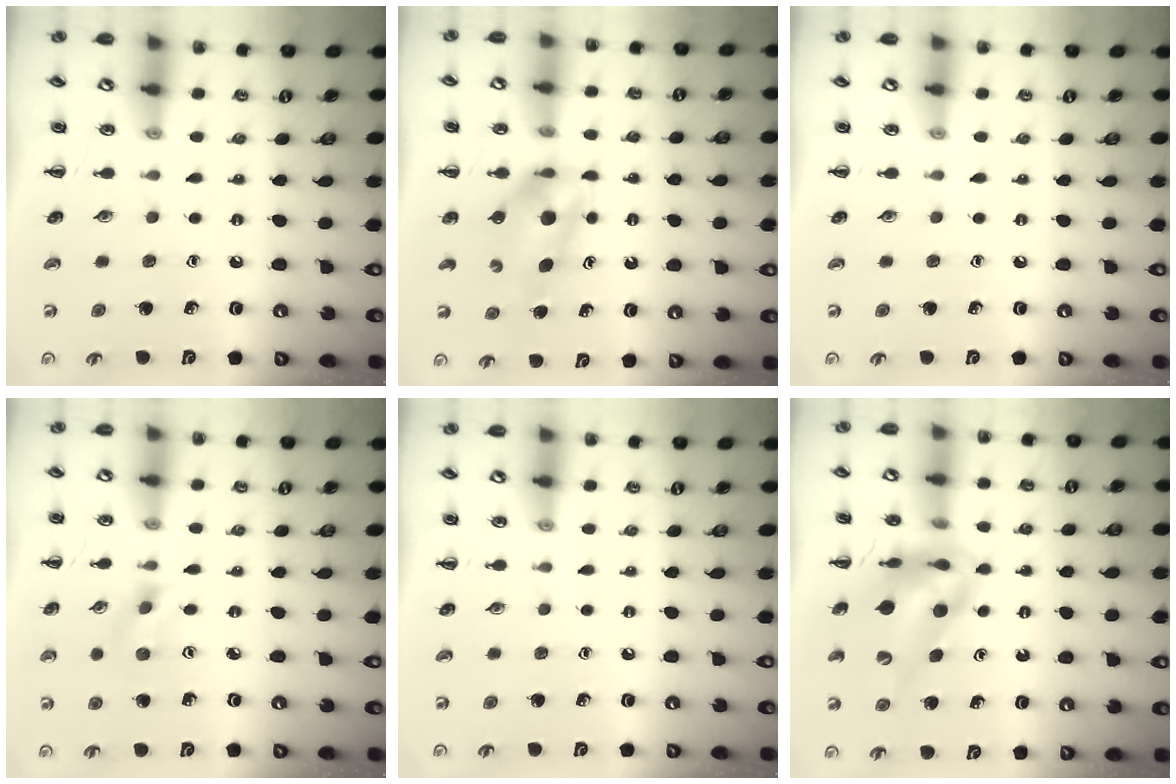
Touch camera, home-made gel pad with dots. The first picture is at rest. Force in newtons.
{"total": 5.8, "press": 5.8, "slide": 0.7}
{"total": 0.0}
{"total": 2.6, "press": 2.4, "slide": 1.0}
{"total": 0.0}
{"total": 12.0, "press": 11.4, "slide": 3.9}